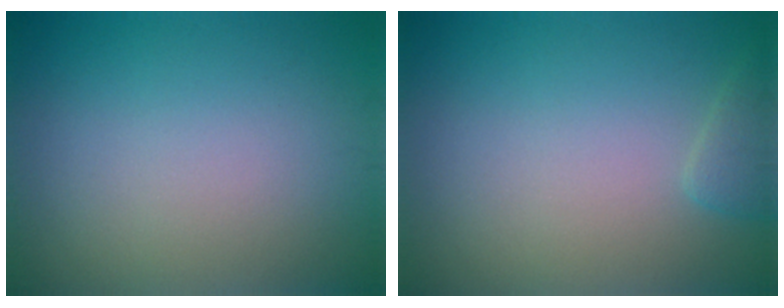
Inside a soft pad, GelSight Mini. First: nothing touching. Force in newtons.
{"total": 1.3, "press": 1.3, "slide": 0.1}